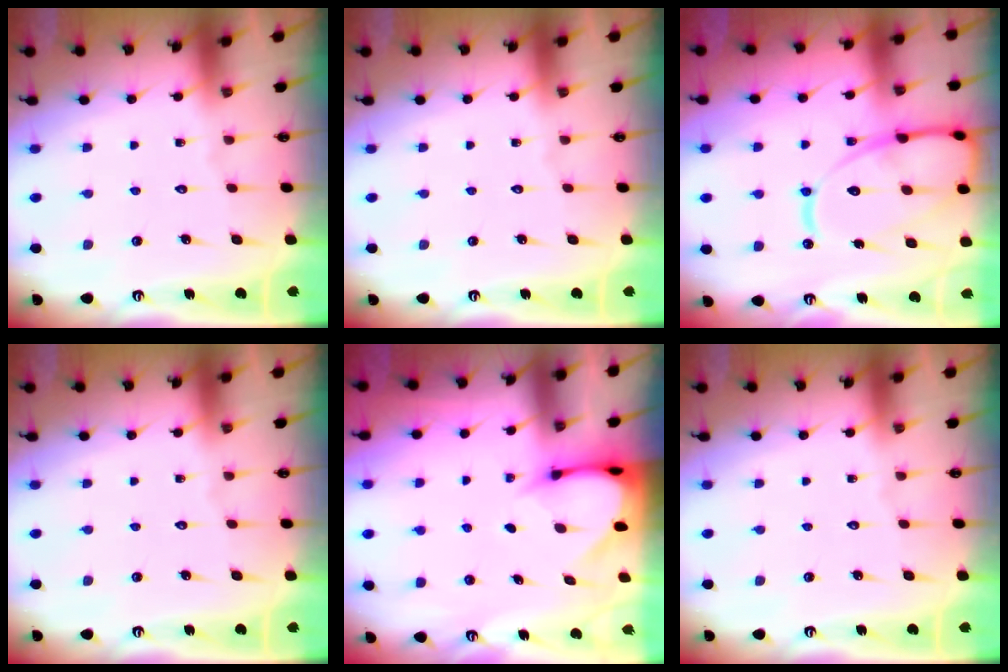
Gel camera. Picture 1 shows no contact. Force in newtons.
{"total": 0.0}
{"total": 17.8, "press": 17.7, "slide": 1.7}
{"total": 0.0}
{"total": 3.3, "press": 3.3, "slide": 0.2}
{"total": 0.0}